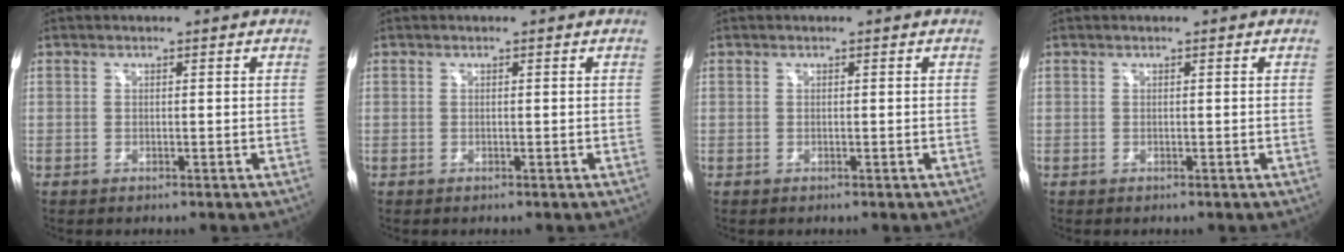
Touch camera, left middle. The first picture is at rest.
{"total": 0.0}
{"total": 0.0}
{"total": 0.0}